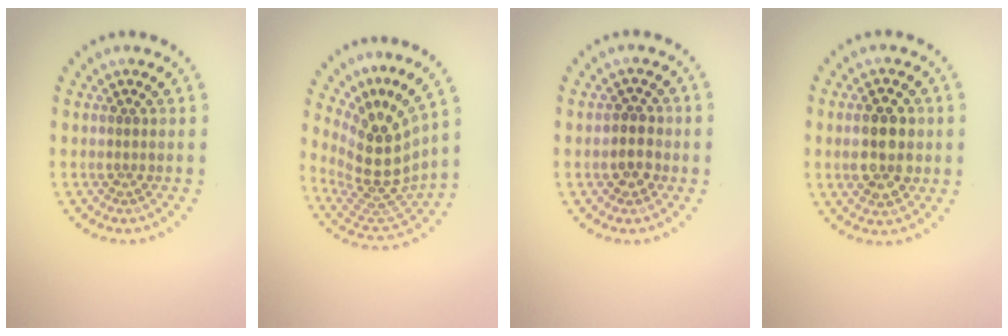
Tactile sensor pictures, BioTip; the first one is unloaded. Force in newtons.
{"total": 5.3, "press": 3.9, "slide": 3.6}
{"total": 2.3, "press": 2.2, "slide": 0.7}
{"total": 4.5, "press": 4.5, "slide": 0.0}